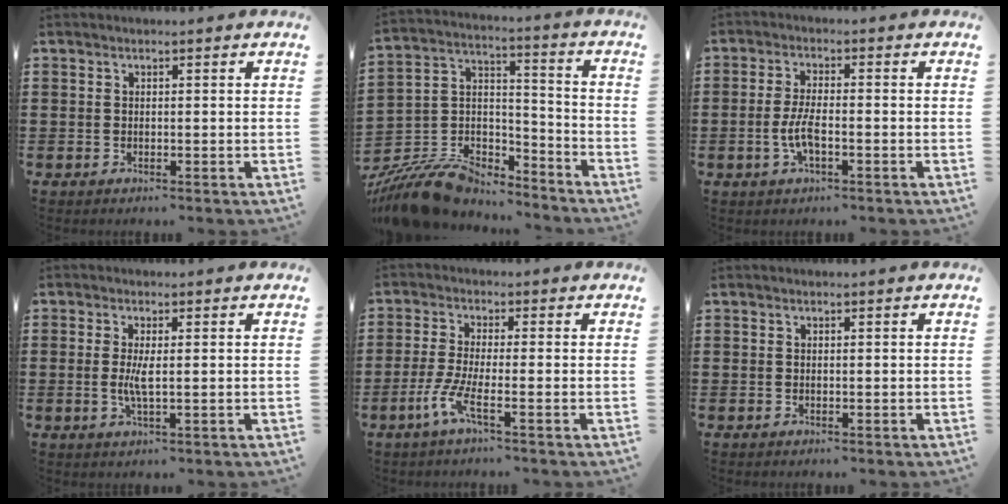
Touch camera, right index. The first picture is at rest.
{"total": 10.6, "force": [-9.7, 3.7, 2.5], "torque": [-0.070, 0.013, -0.188]}
{"total": 4.5, "force": [-1.2, 1.4, 4.1], "torque": [-0.098, -0.004, -0.030]}
{"total": 3.1, "force": [-0.1, 0.6, 3.1], "torque": [-0.062, -0.005, -0.004]}
{"total": 4.9, "force": [-2.4, 0.3, 4.2], "torque": [-0.108, -0.017, -0.054]}
{"total": 0.0}